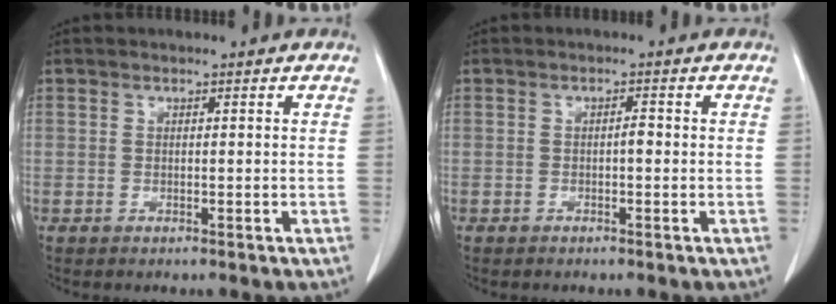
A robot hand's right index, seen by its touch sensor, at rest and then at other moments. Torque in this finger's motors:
{"motor_torque": [0.14, -0.10, 0.01, 0.01]}